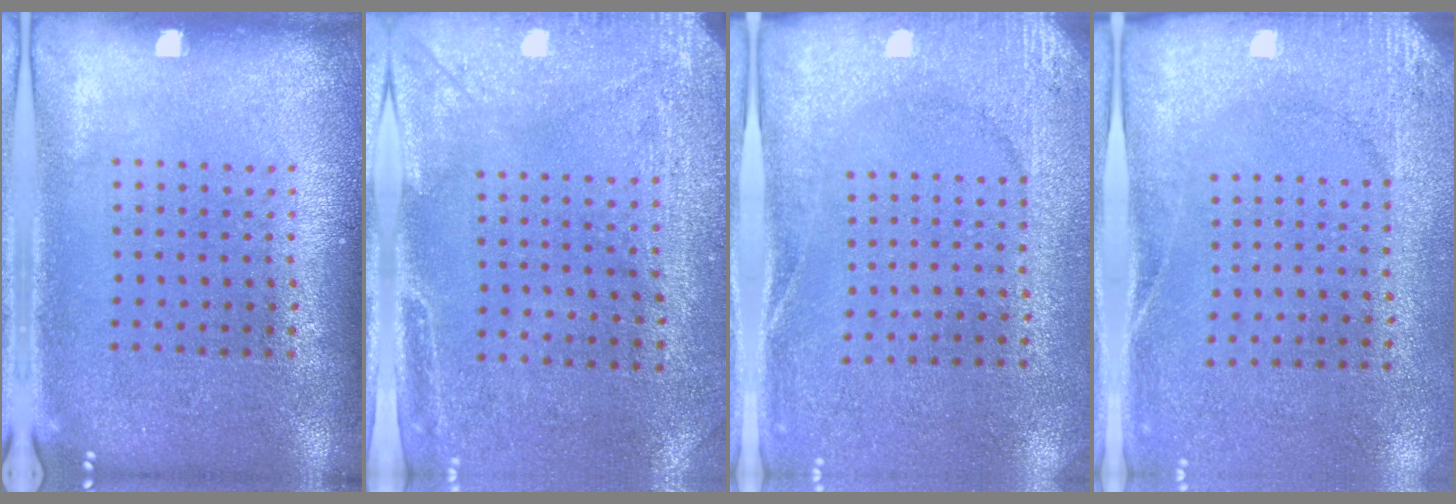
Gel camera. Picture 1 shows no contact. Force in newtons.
{"total": 3.0, "press": 2.3, "slide": 1.8}
{"total": 2.6, "press": 2.4, "slide": 1.0}
{"total": 2.7, "press": 2.1, "slide": 1.7}